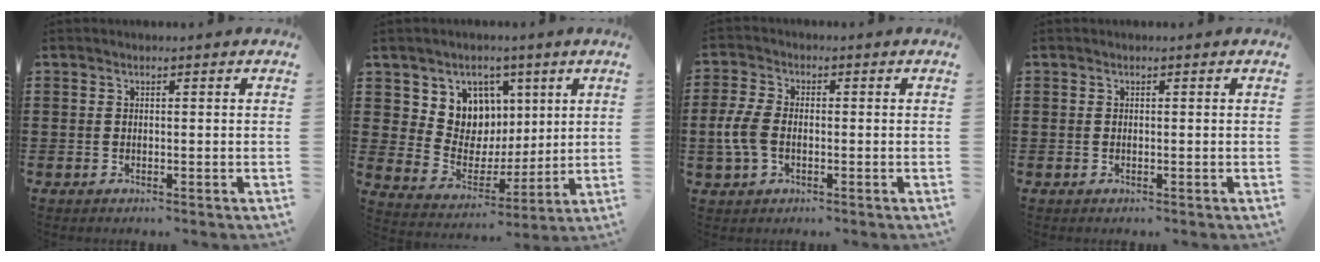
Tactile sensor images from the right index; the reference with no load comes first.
{"total": 7.7, "force": [3.5, 6.8, 1.0], "torque": [-0.055, -0.035, 0.067]}
{"total": 5.0, "force": [-1.1, 3.0, 3.9], "torque": [-0.107, -0.010, -0.027]}
{"total": 0.0}